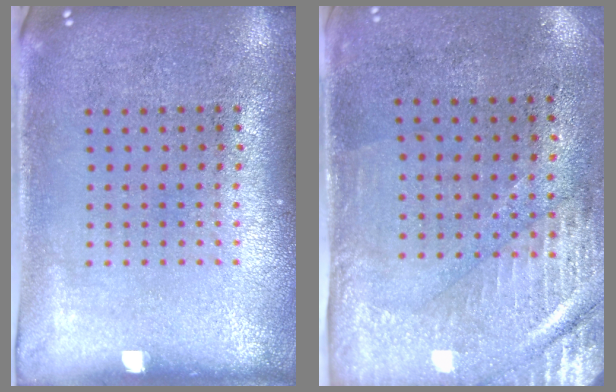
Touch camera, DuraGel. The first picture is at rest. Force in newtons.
{"total": 2.9, "press": 2.5, "slide": 1.5}